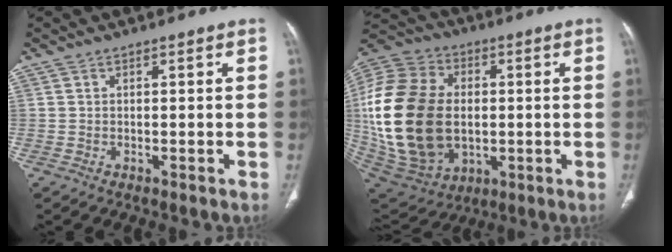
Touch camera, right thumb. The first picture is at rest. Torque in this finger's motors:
{"motor_torque": [-0.65, 2.81, 2.56, 0.21, 0.40]}